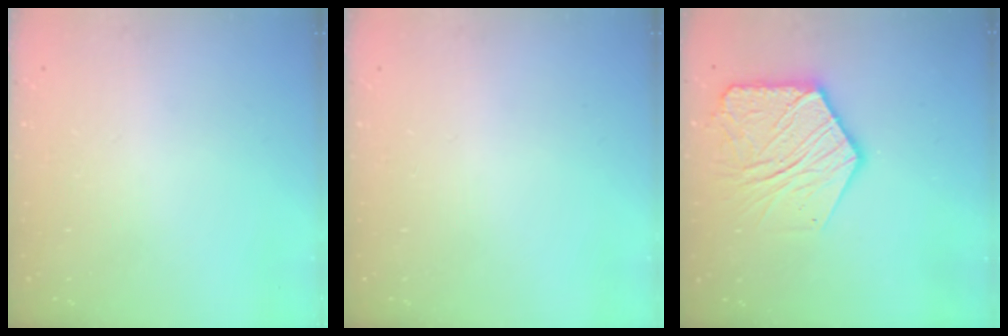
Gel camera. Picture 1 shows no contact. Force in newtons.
{"total": 0.0}
{"total": 15.7, "press": 15.6, "slide": 1.2}